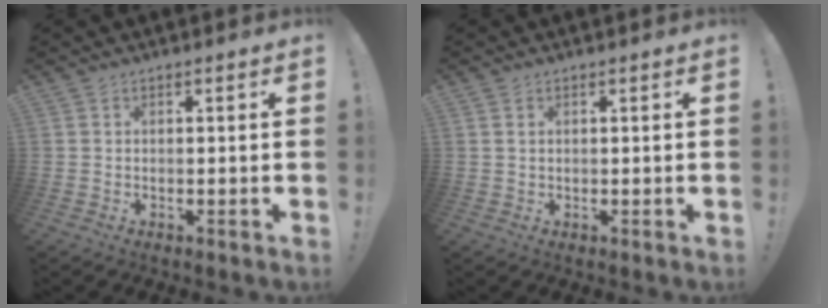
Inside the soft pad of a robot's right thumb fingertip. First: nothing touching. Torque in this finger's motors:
{"motor_torque": [0.13, 0.02, -0.30, 0.06, 0.01]}